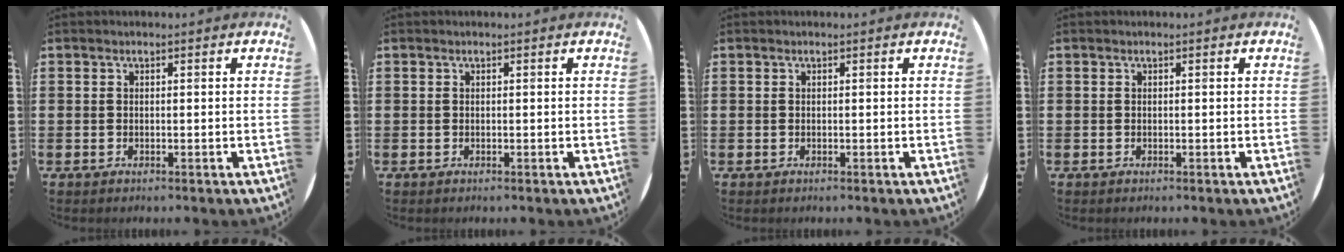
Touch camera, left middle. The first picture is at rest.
{"total": 0.0}
{"total": 0.0}
{"total": 0.0}